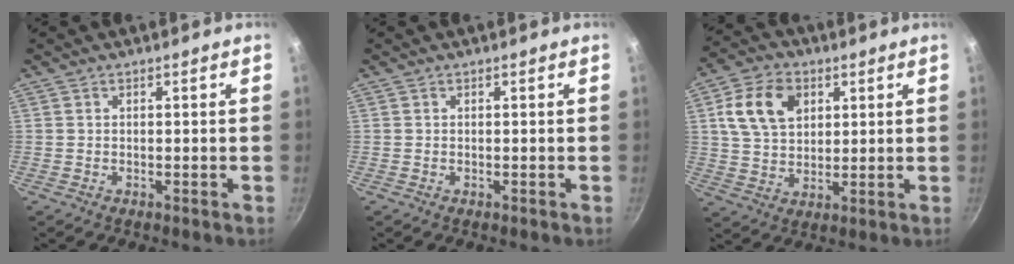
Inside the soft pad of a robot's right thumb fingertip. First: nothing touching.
{"total": 0.0}
{"total": 11.9, "force": [3.9, 8.3, 7.5], "torque": [-0.120, -0.001, 0.072]}